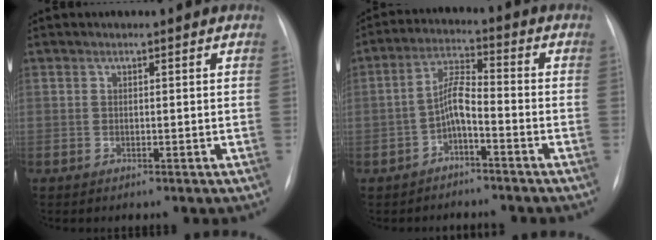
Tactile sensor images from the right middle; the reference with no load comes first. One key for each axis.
{"total": 4.5, "fx": -2.2, "fy": 1.1, "fz": 3.8, "tx": -0.079, "ty": 0.021, "tz": -0.041}